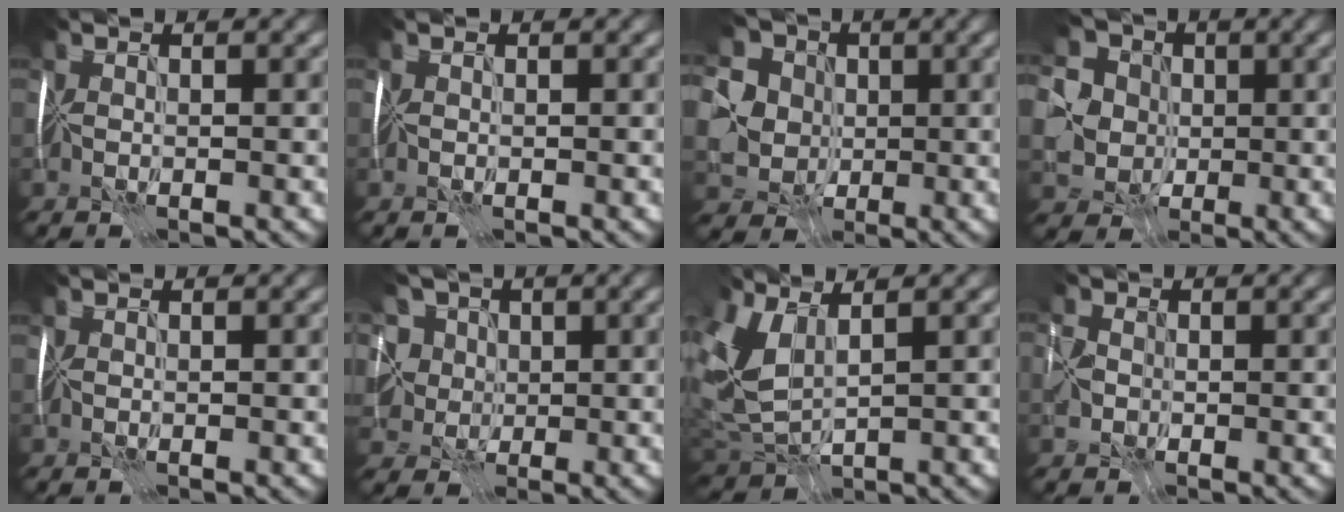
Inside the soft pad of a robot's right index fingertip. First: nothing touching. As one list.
[{"total": 0.0}, {"total": 5.7, "force": [-0.1, 4.9, 2.8], "torque": [-0.068, 0.004, -0.007]}, {"total": 5.2, "force": [-0.6, 4.6, 2.4], "torque": [-0.065, 0.001, -0.015]}, {"total": 0.0}, {"total": 7.2, "force": [2.2, 5.9, 3.6], "torque": [-0.068, 0.011, 0.016]}, {"total": 4.5, "force": [0.9, 2.2, 3.8], "torque": [-0.098, -0.001, 0.017]}, {"total": 2.3, "force": [-1.0, 1.7, 1.1], "torque": [-0.031, 0.001, -0.021]}]